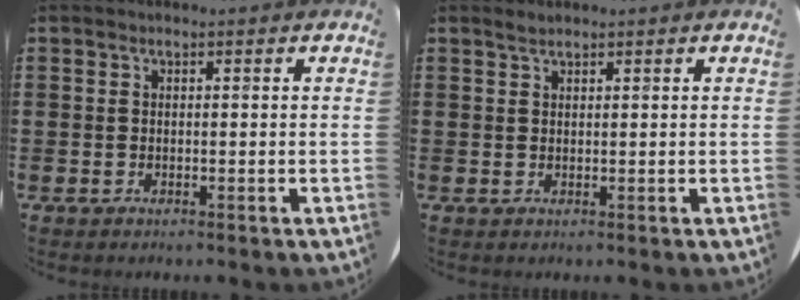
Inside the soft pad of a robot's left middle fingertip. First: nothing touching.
{"total": 0.9, "force": [0.9, 0.1, 0.3], "torque": [-0.006, 0.001, 0.016]}